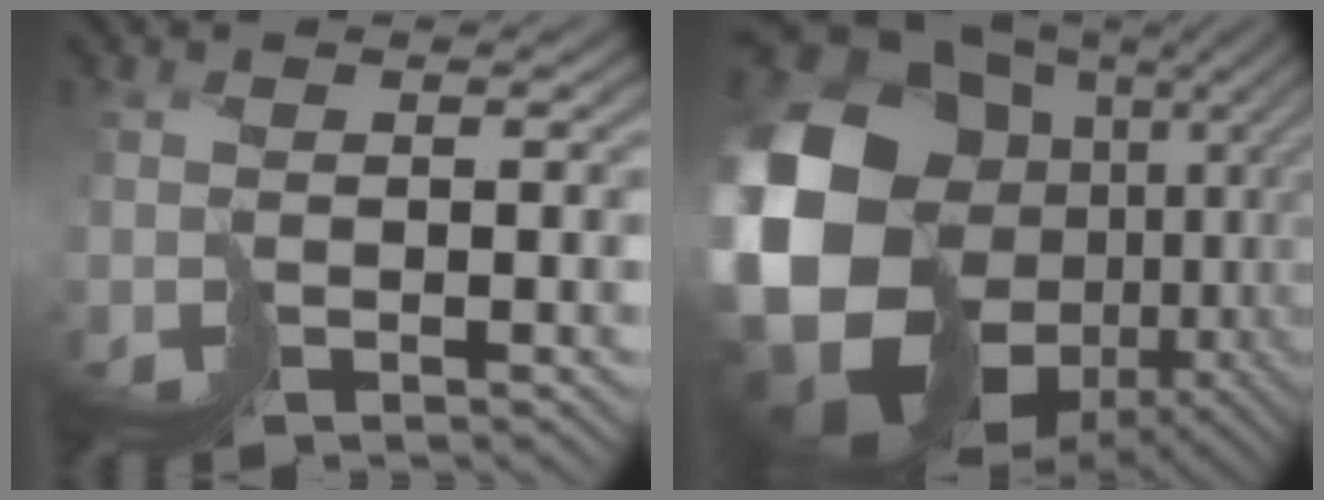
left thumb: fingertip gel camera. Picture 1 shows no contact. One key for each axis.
{"total": 22.2, "fx": 0.4, "fy": 18.4, "fz": 12.4, "tx": -0.283, "ty": -0.073, "tz": 0.017}